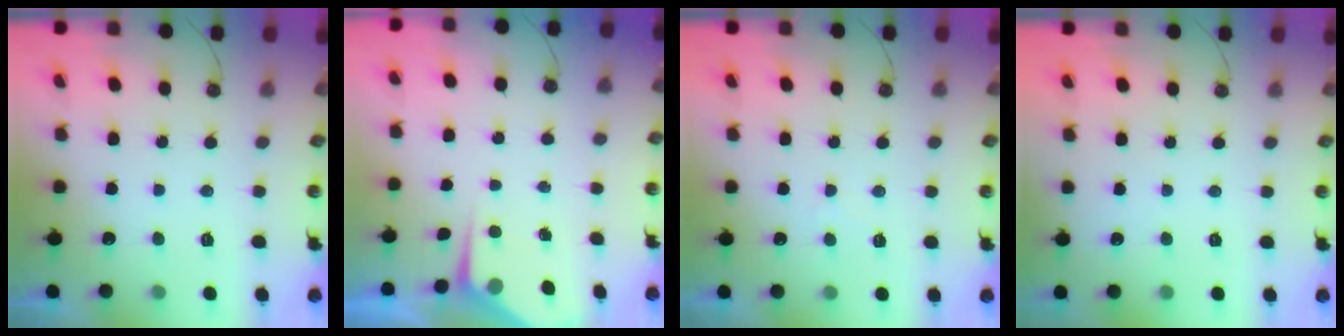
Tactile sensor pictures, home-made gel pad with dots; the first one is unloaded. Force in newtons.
{"total": 4.6, "press": 4.6, "slide": 0.3}
{"total": 3.9, "press": 3.8, "slide": 0.5}
{"total": 0.0}